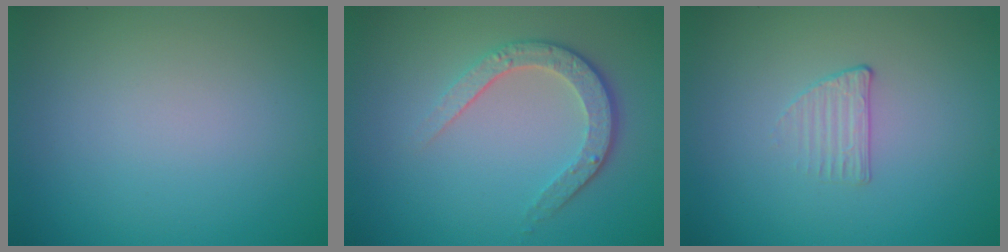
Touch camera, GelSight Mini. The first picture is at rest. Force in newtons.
{"total": 3.4, "press": 2.6, "slide": 2.2}
{"total": 1.2, "press": 0.6, "slide": 1.0}